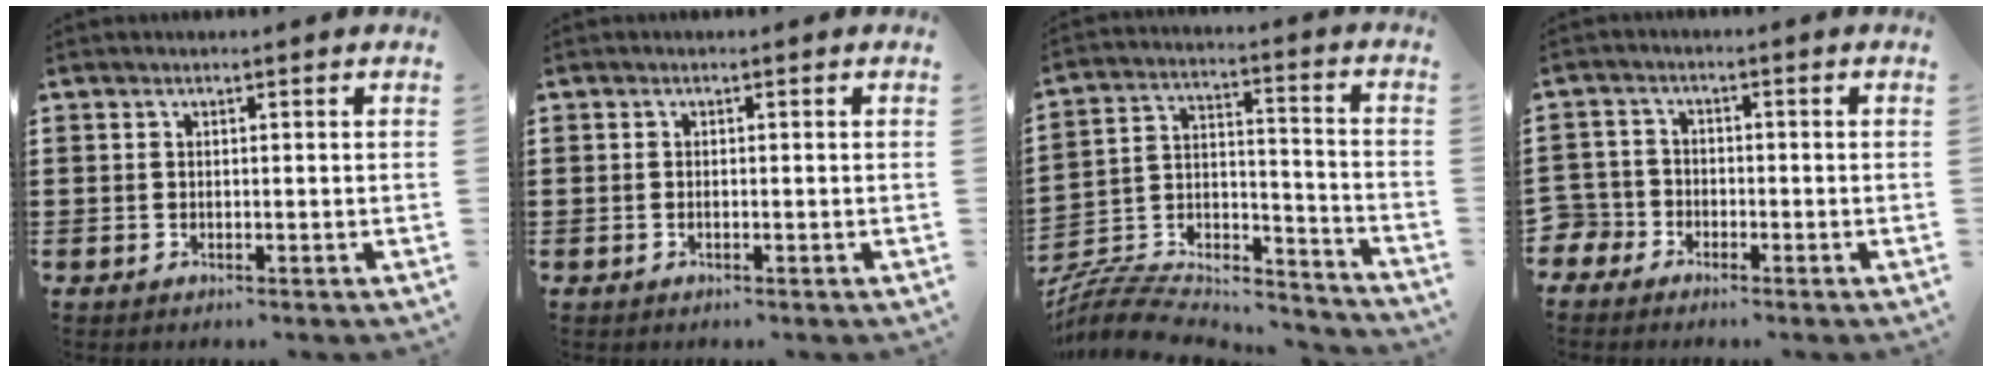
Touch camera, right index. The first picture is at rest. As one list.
[{"total": 0.0}, {"total": 7.8, "force": [-7.1, 2.5, 1.8], "torque": [-0.038, 0.004, -0.142]}, {"total": 2.9, "force": [-2.2, 2.0, 0.0], "torque": [-0.027, -0.001, -0.054]}]